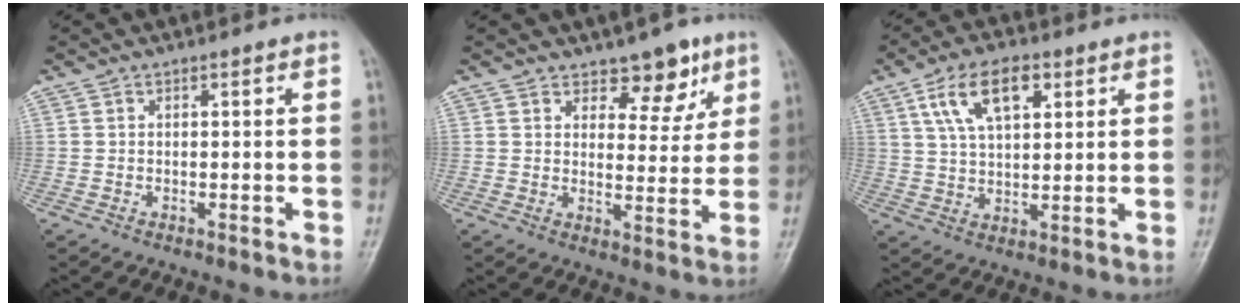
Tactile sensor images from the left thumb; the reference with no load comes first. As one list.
[{"total": 6.8, "force": [4.6, 3.8, 3.2], "torque": [-0.007, -0.029, 0.065]}, {"total": 10.4, "force": [4.6, 5.3, 7.7], "torque": [-0.126, -0.005, 0.085]}]